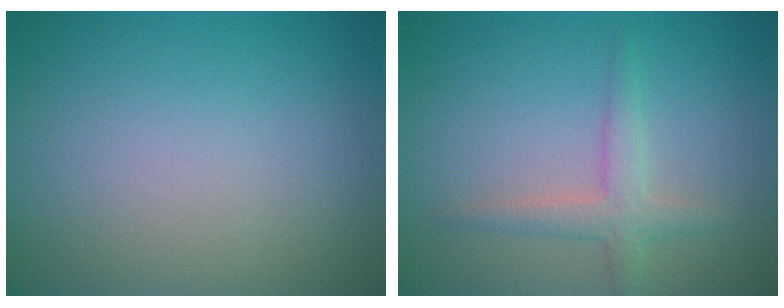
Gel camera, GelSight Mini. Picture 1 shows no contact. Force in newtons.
{"total": 2.4, "press": 2.4, "slide": 0.1}